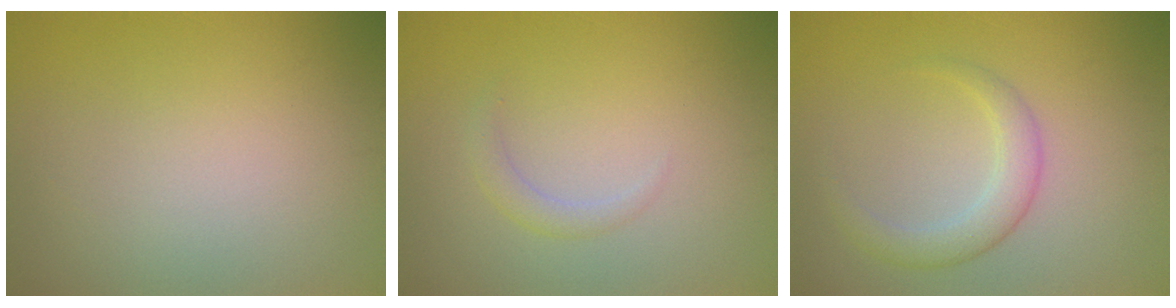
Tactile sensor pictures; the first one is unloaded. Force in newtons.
{"total": 1.2, "press": 1.2, "slide": 0.1}
{"total": 2.8, "press": 2.8, "slide": 0.1}